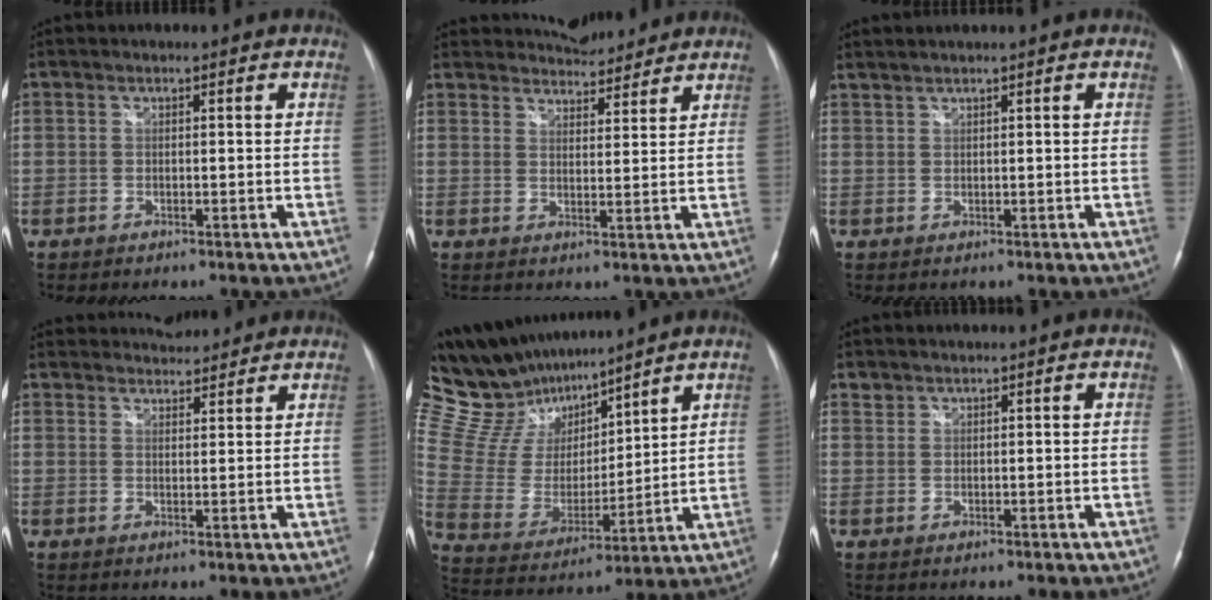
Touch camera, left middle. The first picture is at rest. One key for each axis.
{"total": 8.0, "fx": 7.7, "fy": 1.9, "fz": 1.1, "tx": -0.018, "ty": 0.012, "tz": 0.109}
{"total": 1.7, "fx": 1.5, "fy": -0.2, "fz": 0.6, "tx": -0.015, "ty": 0.012, "tz": 0.035}
{"total": 7.3, "fx": 7.0, "fy": 1.7, "fz": 1.3, "tx": -0.020, "ty": 0.023, "tz": 0.101}
{"total": 17.2, "fx": 15.0, "fy": 5.2, "fz": 6.6, "tx": -0.136, "ty": 0.018, "tz": 0.288}
{"total": 0.9, "fx": 0.8, "fy": 0.5, "fz": -0.1, "tx": 0.004, "ty": 0.005, "tz": 0.014}